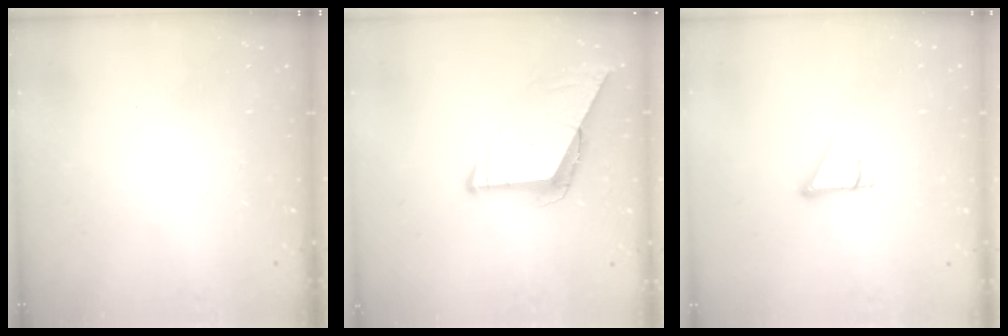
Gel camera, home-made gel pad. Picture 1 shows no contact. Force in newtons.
{"total": 7.1, "press": 7.1, "slide": 0.5}
{"total": 2.5, "press": 2.5, "slide": 0.2}